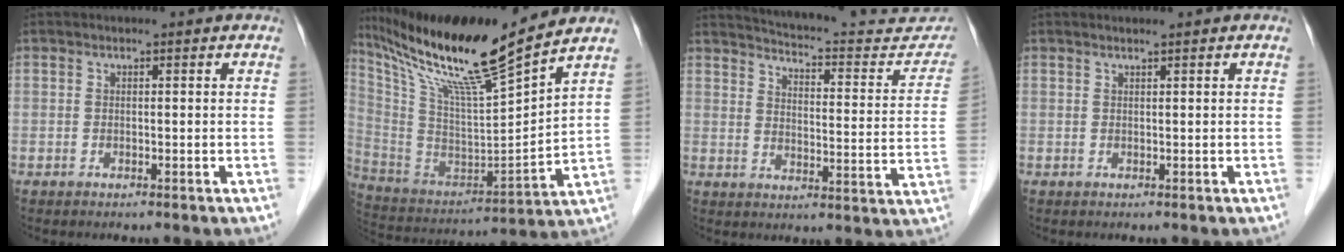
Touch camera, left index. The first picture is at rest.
{"total": 19.6, "force": [15.5, -0.4, 12.0], "torque": [-0.216, -0.007, 0.281]}
{"total": 22.4, "force": [21.0, 4.0, 6.5], "torque": [-0.077, -0.061, 0.248]}
{"total": 0.5, "force": [0.4, -0.1, 0.2], "torque": [-0.010, 0.001, 0.011]}